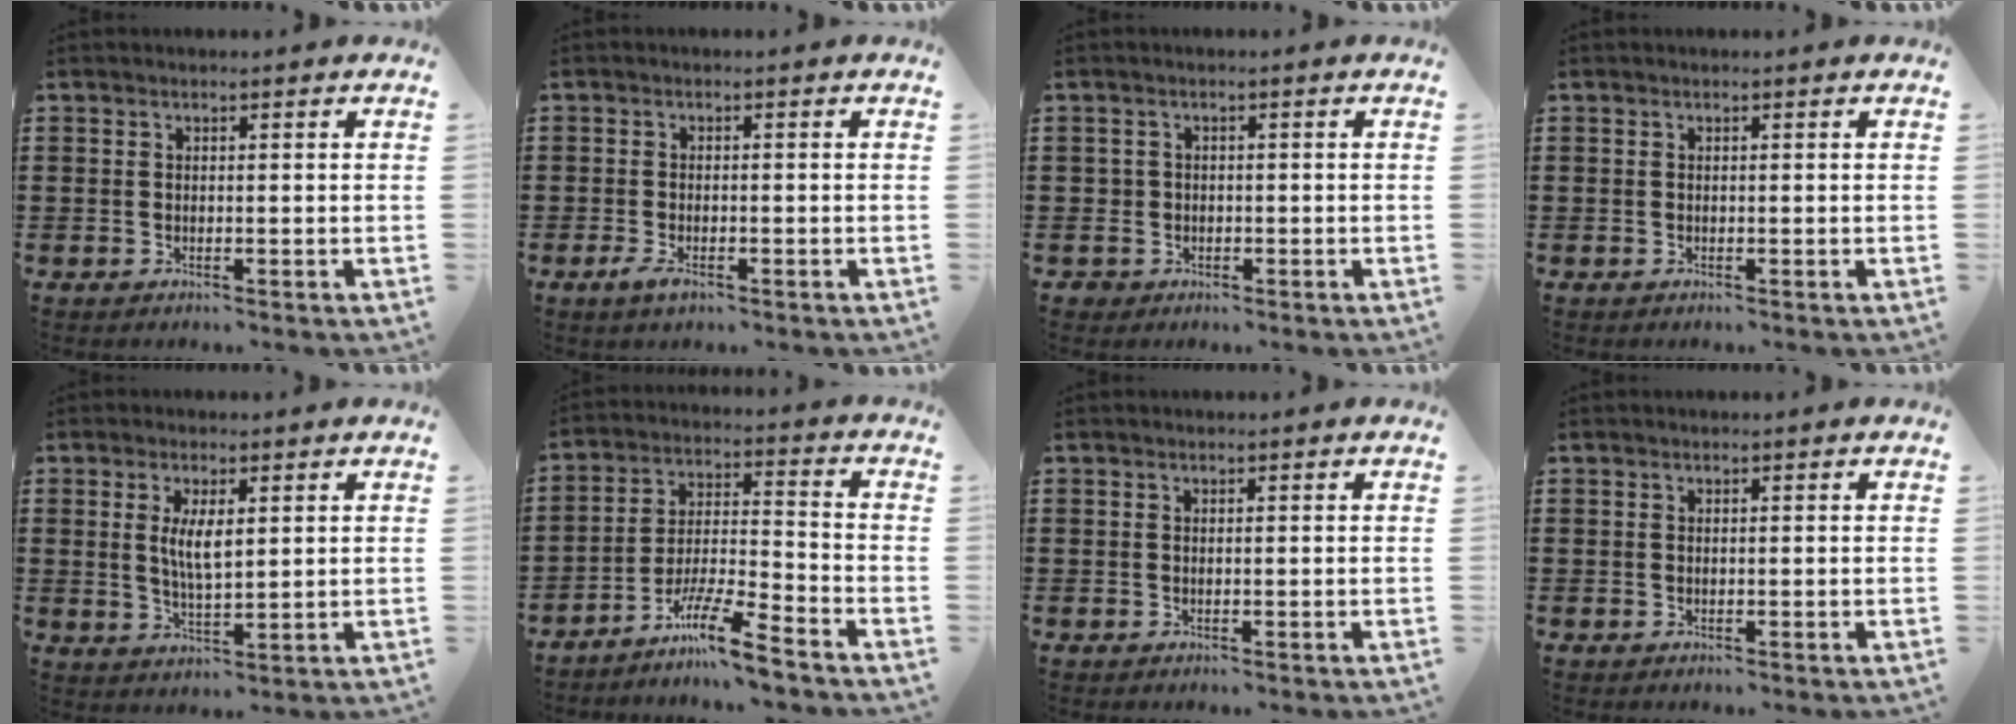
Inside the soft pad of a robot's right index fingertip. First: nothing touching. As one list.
[{"total": 1.9, "force": [-1.1, 0.7, 1.4], "torque": [-0.033, -0.004, -0.023]}, {"total": 1.9, "force": [-0.8, 1.7, 0.0], "torque": [-0.008, 0.005, -0.021]}, {"total": 0.0}, {"total": 4.6, "force": [1.0, 1.5, 4.2], "torque": [-0.078, 0.000, 0.015]}, {"total": 9.2, "force": [-7.4, 0.3, 5.4], "torque": [-0.109, 0.003, -0.145]}, {"total": 0.0}, {"total": 0.0}]